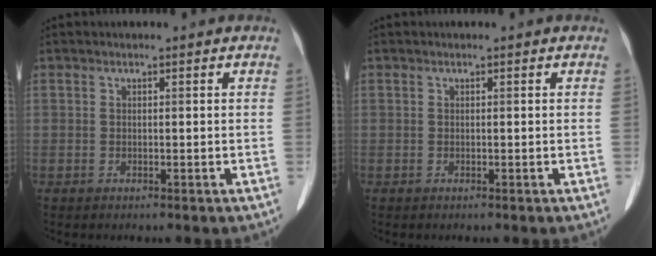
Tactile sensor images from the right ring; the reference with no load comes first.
{"total": 0.0}